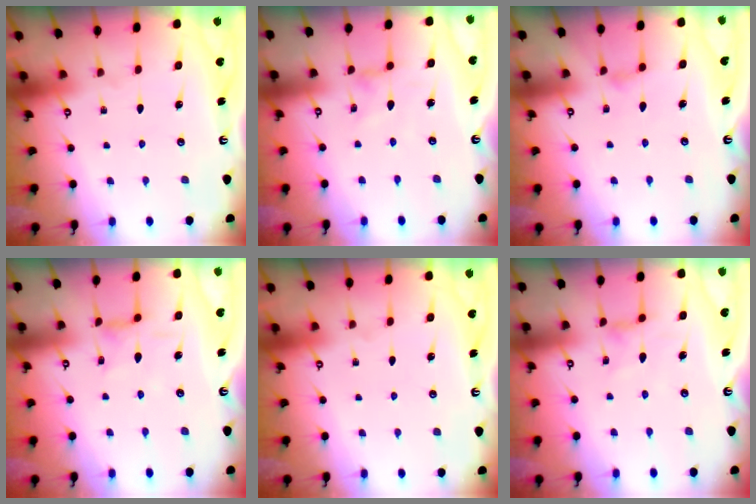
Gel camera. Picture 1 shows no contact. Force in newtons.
{"total": 0.0}
{"total": 1.3, "press": 1.3, "slide": 0.3}
{"total": 3.3, "press": 3.3, "slide": 0.5}
{"total": 0.0}
{"total": 1.7, "press": 1.6, "slide": 0.4}